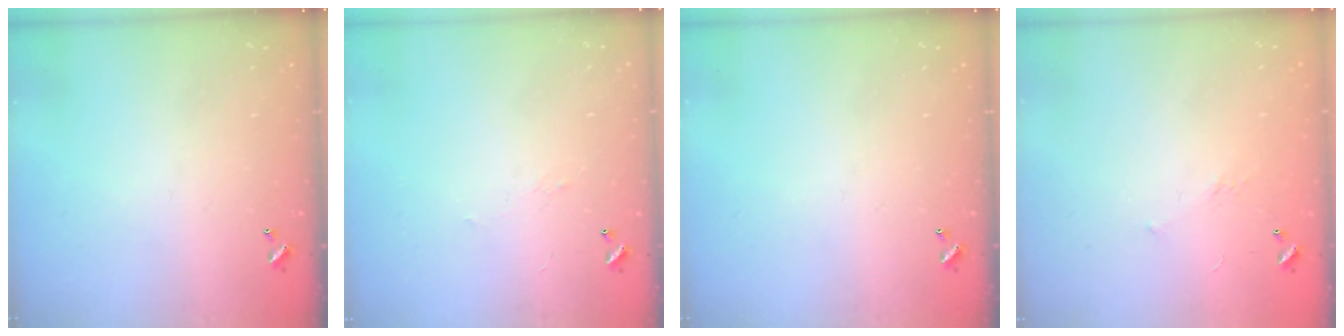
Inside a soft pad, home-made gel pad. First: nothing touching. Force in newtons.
{"total": 2.2, "press": 2.0, "slide": 0.8}
{"total": 0.0}
{"total": 4.5, "press": 4.3, "slide": 1.0}